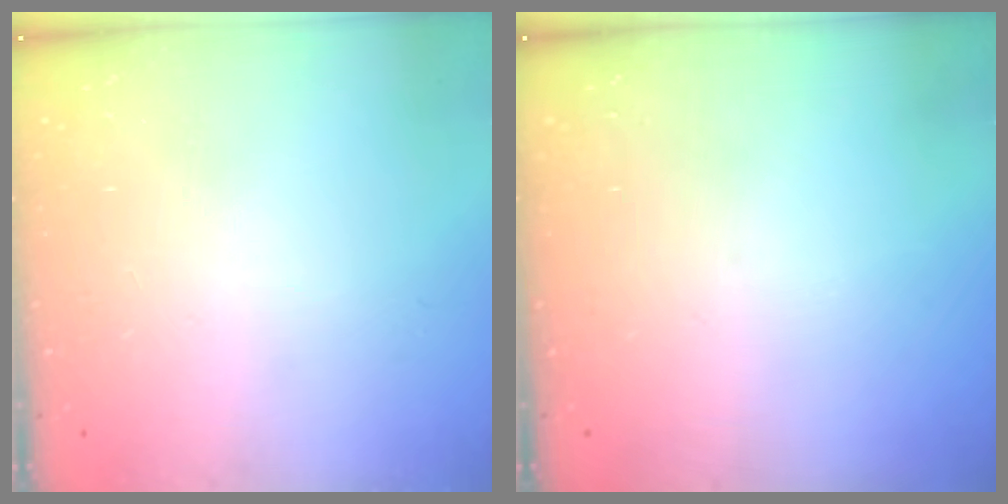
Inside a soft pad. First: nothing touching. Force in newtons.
{"total": 0.0}